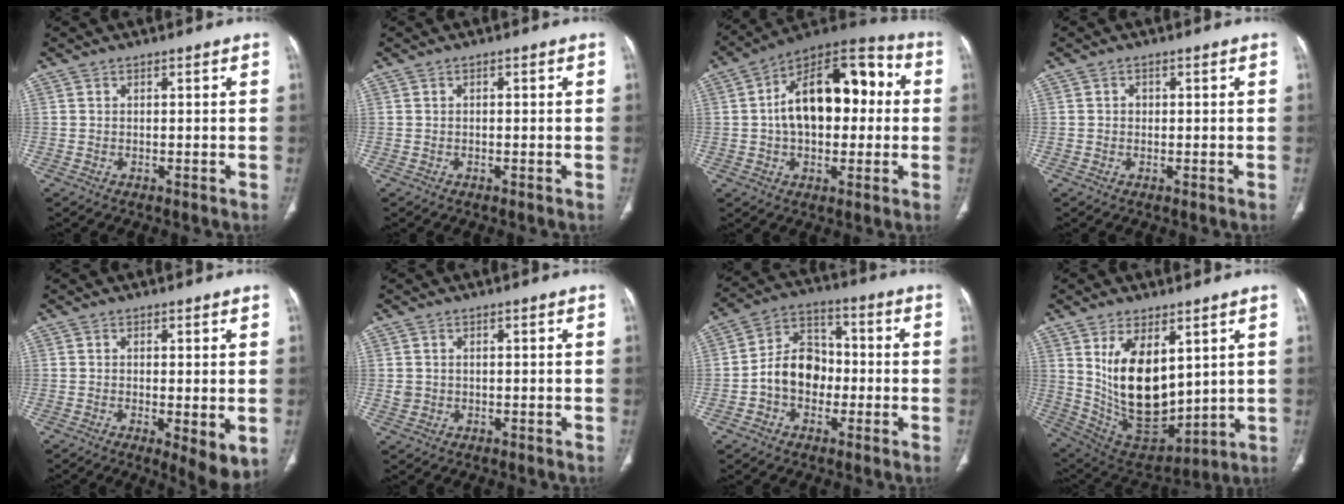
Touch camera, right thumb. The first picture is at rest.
{"total": 0.0}
{"total": 20.2, "force": [1.7, 11.7, 16.4], "torque": [-0.227, 0.043, 0.021]}
{"total": 1.1, "force": [0.1, 1.0, 0.4], "torque": [-0.002, 0.004, 0.000]}
{"total": 6.3, "force": [-1.1, 1.8, 5.9], "torque": [-0.092, -0.022, -0.016]}
{"total": 1.6, "force": [0.0, 1.5, 0.6], "torque": [-0.010, 0.001, 0.004]}
{"total": 10.6, "force": [-1.9, 8.2, 6.5], "torque": [-0.086, 0.037, -0.045]}
{"total": 17.9, "force": [4.7, 9.8, 14.2], "torque": [-0.220, -0.033, 0.119]}